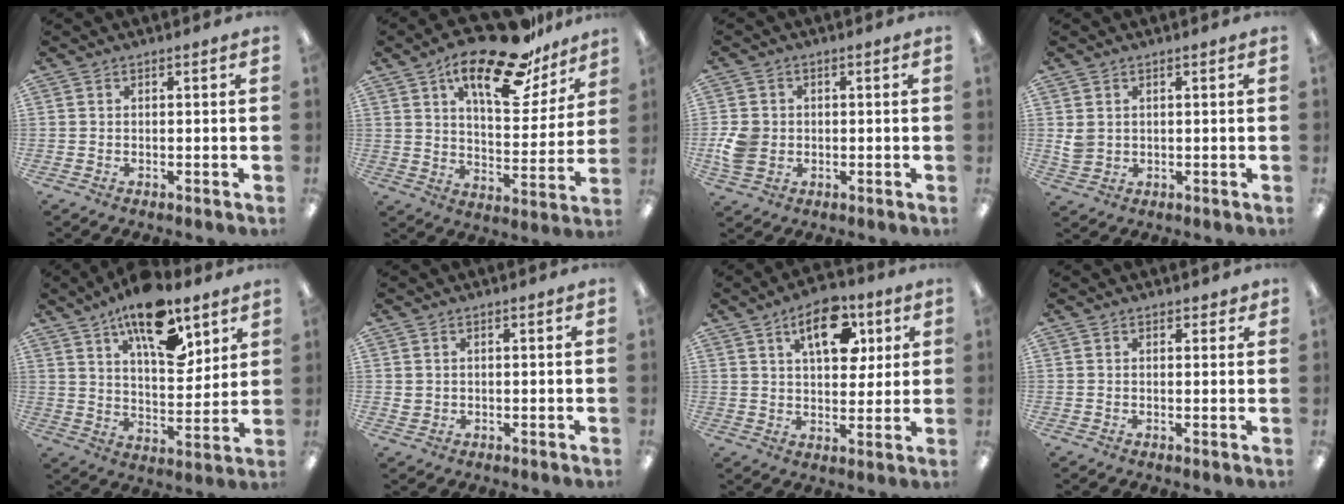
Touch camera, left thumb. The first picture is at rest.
{"total": 22.4, "force": [14.9, 8.9, 14.2], "torque": [-0.219, -0.082, 0.248]}
{"total": 6.4, "force": [-0.8, 5.6, 3.0], "torque": [-0.065, 0.007, -0.012]}
{"total": 3.3, "force": [1.0, 2.8, 1.2], "torque": [-0.018, 0.001, 0.020]}
{"total": 17.6, "force": [11.0, 7.8, 11.3], "torque": [-0.175, -0.050, 0.184]}
{"total": 1.6, "force": [0.6, 1.5, 0.2], "torque": [0.001, 0.000, 0.008]}
{"total": 13.1, "force": [6.1, 7.0, 9.1], "torque": [-0.116, -0.018, 0.099]}
{"total": 1.6, "force": [1.0, 1.0, 0.7], "torque": [-0.006, 0.000, 0.017]}